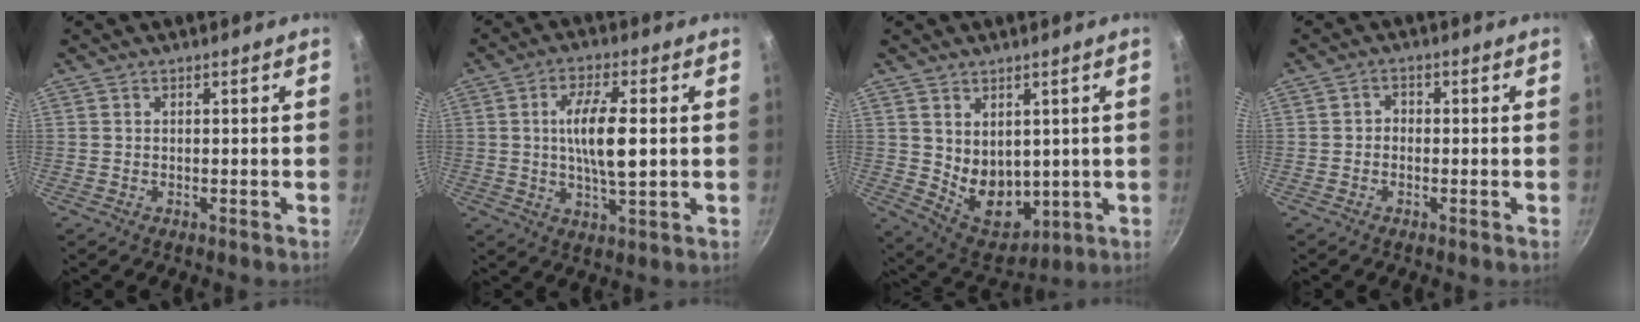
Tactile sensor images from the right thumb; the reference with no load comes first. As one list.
[{"total": 10.1, "force": [0.8, 3.0, 9.6], "torque": [-0.177, 0.003, 0.012]}, {"total": 10.2, "force": [1.9, 7.5, 6.6], "torque": [-0.072, -0.033, 0.059]}, {"total": 1.7, "force": [-0.4, 1.4, 0.8], "torque": [-0.008, 0.009, -0.011]}]